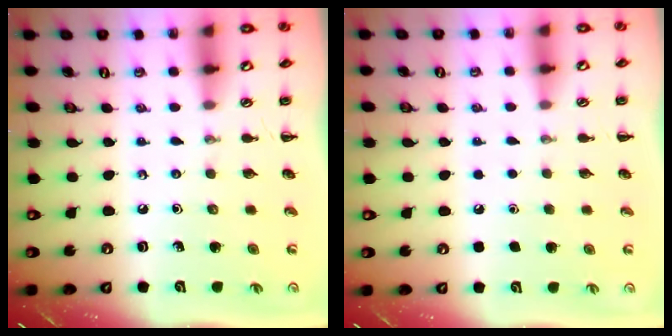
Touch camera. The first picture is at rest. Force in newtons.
{"total": 1.6, "press": 1.6, "slide": 0.1}